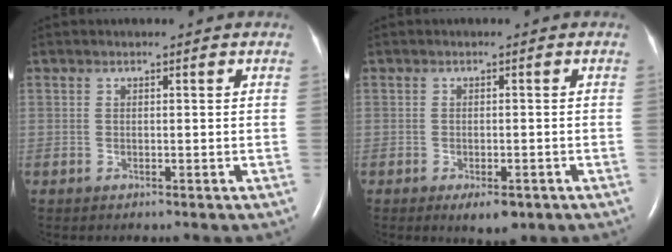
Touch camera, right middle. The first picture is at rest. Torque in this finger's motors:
{"motor_torque": [0.58, -0.58, 0.06, 0.02]}